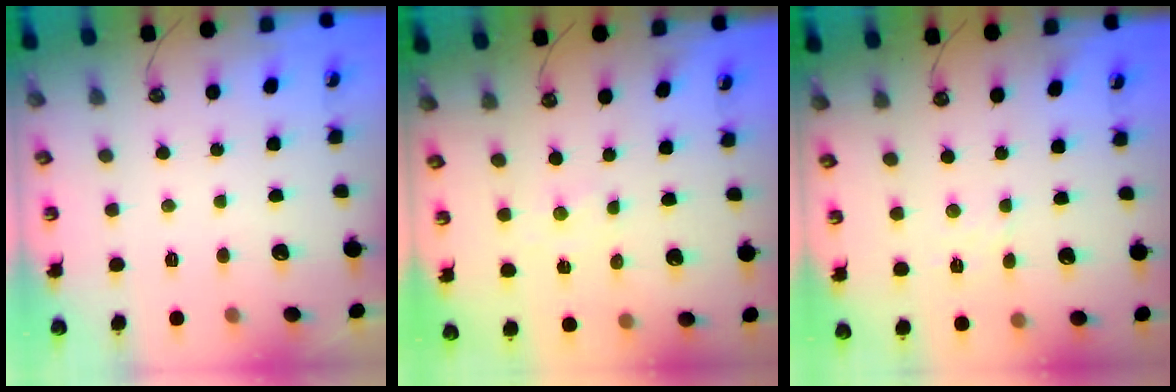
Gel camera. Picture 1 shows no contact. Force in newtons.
{"total": 1.0, "press": 1.0, "slide": 0.2}
{"total": 2.1, "press": 2.1, "slide": 0.4}